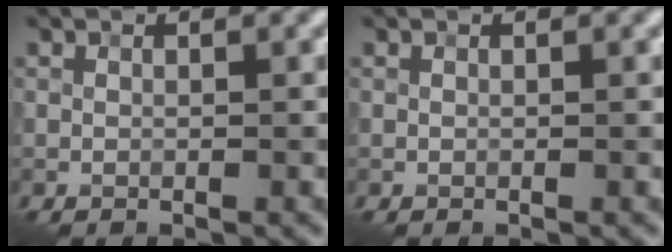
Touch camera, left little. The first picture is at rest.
{"total": 0.0}